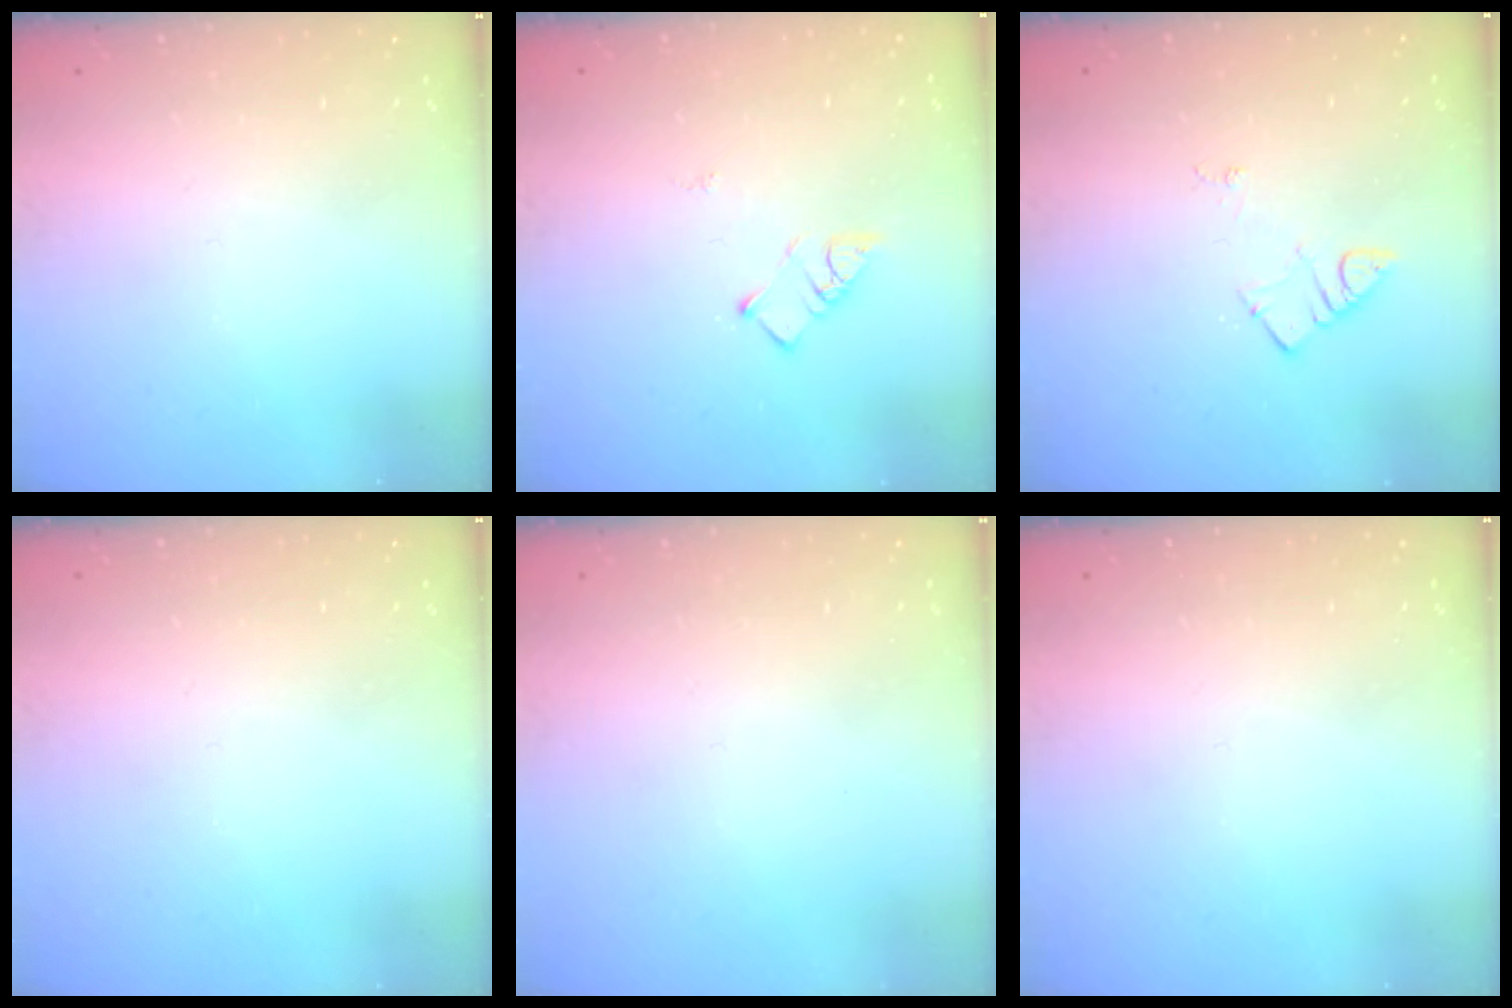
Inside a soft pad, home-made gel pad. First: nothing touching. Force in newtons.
{"total": 4.3, "press": 4.3, "slide": 0.1}
{"total": 3.8, "press": 3.8, "slide": 0.5}
{"total": 0.0}
{"total": 1.6, "press": 1.6, "slide": 0.1}
{"total": 0.0}